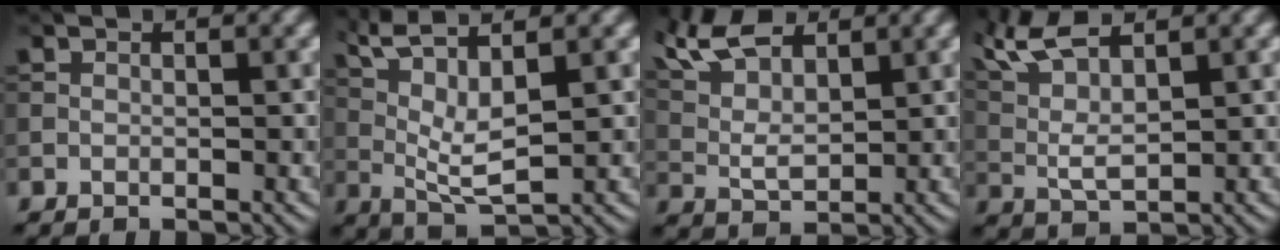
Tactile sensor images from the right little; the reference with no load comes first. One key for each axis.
{"total": 4.9, "fx": 1.9, "fy": 0.4, "fz": 4.5, "tx": -0.101, "ty": 0.007, "tz": 0.062}
{"total": 5.1, "fx": 3.6, "fy": 1.8, "fz": 3.2, "tx": -0.091, "ty": 0.016, "tz": 0.089}
{"total": 4.9, "fx": 3.2, "fy": 0.8, "fz": 3.6, "tx": -0.095, "ty": 0.015, "tz": 0.086}